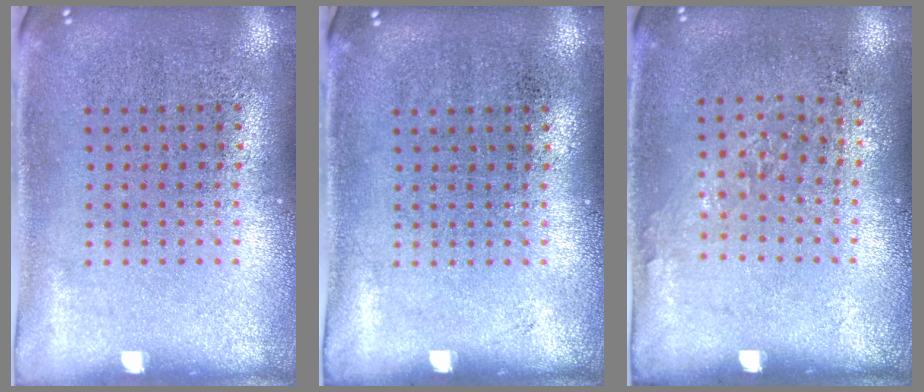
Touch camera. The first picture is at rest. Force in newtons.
{"total": 0.0}
{"total": 0.9, "press": 0.7, "slide": 0.7}